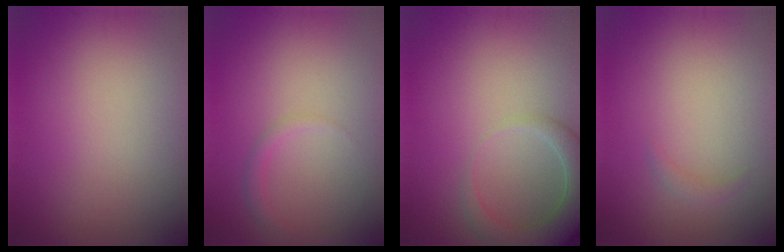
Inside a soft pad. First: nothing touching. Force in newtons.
{"total": 1.0, "press": 1.0, "slide": 0.1}
{"total": 4.8, "press": 4.8, "slide": 0.6}
{"total": 0.7, "press": 0.7, "slide": 0.1}